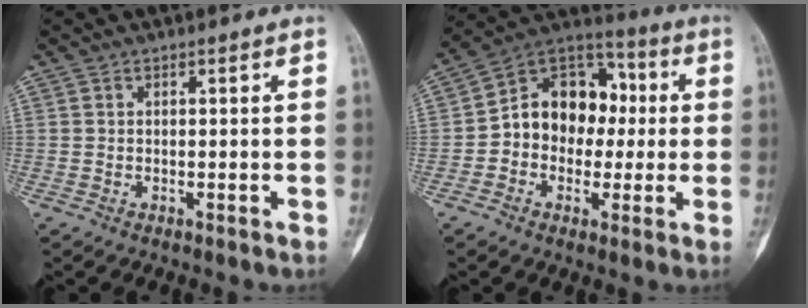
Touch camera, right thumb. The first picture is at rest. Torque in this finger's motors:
{"motor_torque": [0.29, 0.24, 0.41, 0.30, 0.09]}